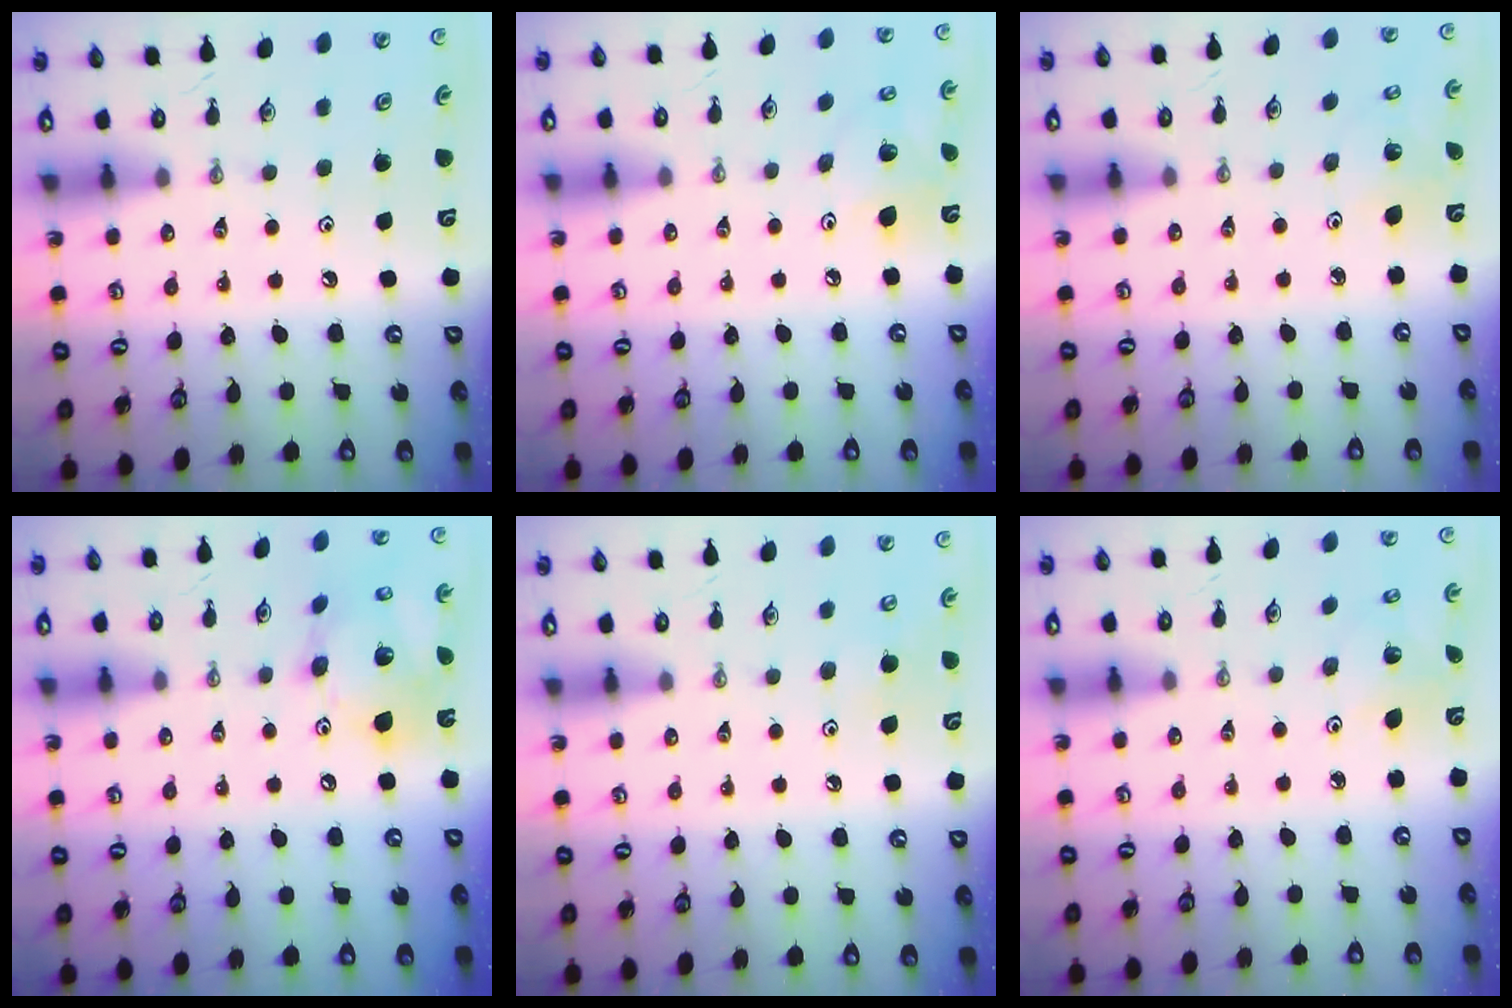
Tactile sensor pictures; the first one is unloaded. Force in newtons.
{"total": 10.1, "press": 9.9, "slide": 1.8}
{"total": 4.1, "press": 4.1, "slide": 0.2}
{"total": 16.7, "press": 16.4, "slide": 3.2}
{"total": 5.3, "press": 5.3, "slide": 0.4}
{"total": 4.0, "press": 4.0, "slide": 0.2}